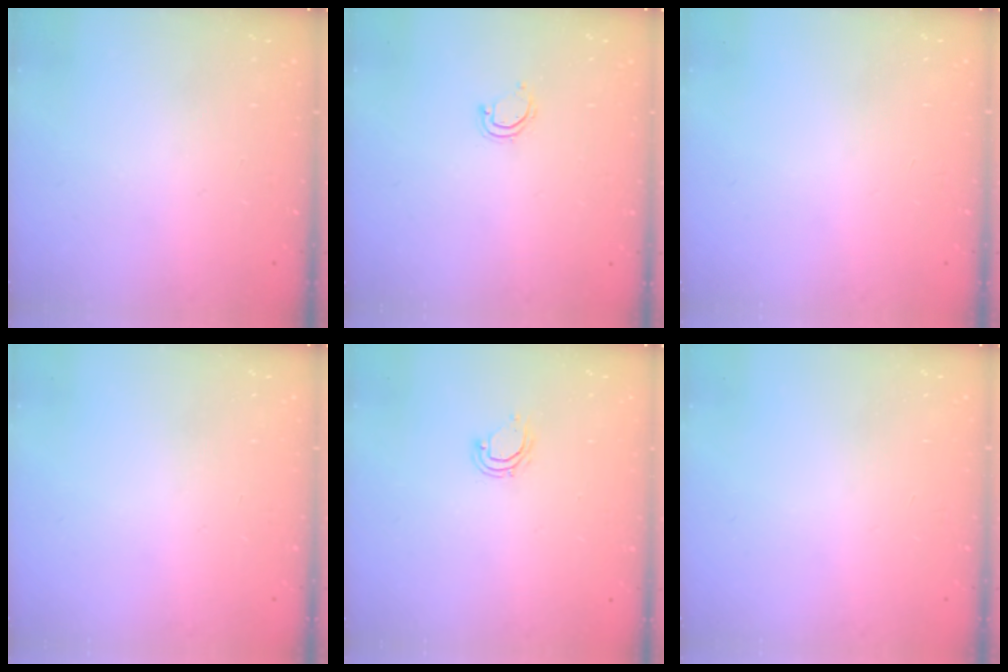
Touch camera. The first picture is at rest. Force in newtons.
{"total": 3.7, "press": 3.7, "slide": 0.3}
{"total": 0.0}
{"total": 0.0}
{"total": 4.6, "press": 4.5, "slide": 0.3}
{"total": 0.0}